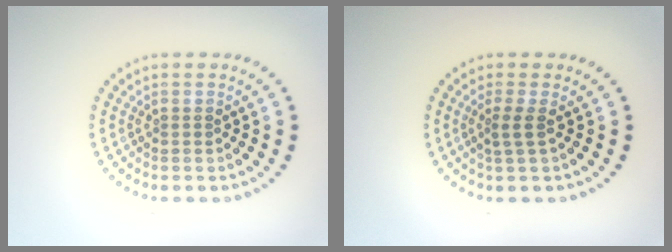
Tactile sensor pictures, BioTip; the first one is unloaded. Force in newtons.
{"total": 1.5, "press": 1.0, "slide": 1.1}